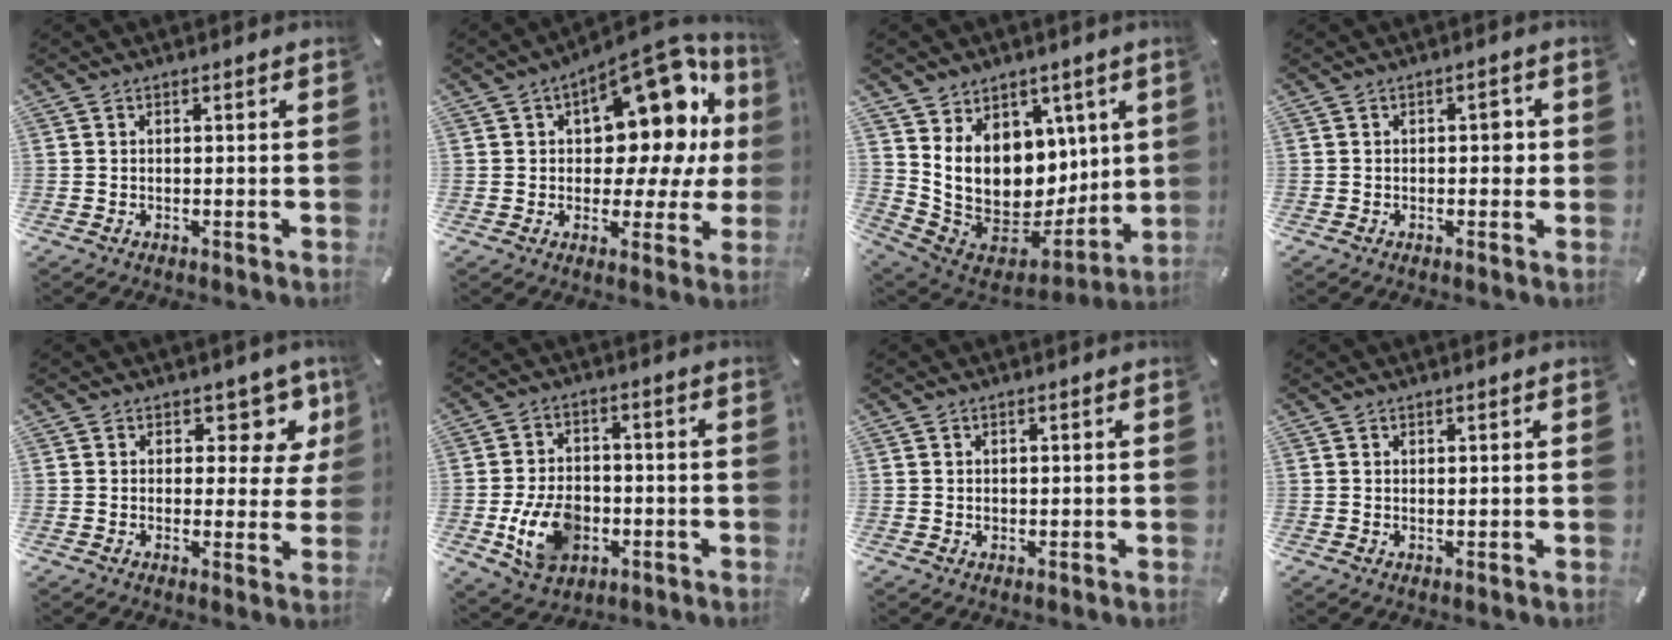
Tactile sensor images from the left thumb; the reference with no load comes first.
{"total": 19.9, "force": [8.6, 11.0, 14.2], "torque": [-0.170, -0.073, 0.140]}
{"total": 15.2, "force": [3.6, 12.9, 7.3], "torque": [-0.155, -0.056, 0.081]}
{"total": 2.7, "force": [0.0, 1.6, 2.2], "torque": [-0.019, 0.000, -0.010]}
{"total": 8.5, "force": [4.9, 5.2, 4.6], "torque": [-0.037, -0.038, 0.081]}
{"total": 11.4, "force": [-3.0, 8.4, 7.1], "torque": [-0.146, 0.006, -0.052]}
{"total": 0.8, "force": [0.4, 0.7, 0.2], "torque": [-0.004, 0.001, 0.008]}
{"total": 0.7, "force": [0.6, 0.2, 0.1], "torque": [-0.004, -0.002, 0.012]}